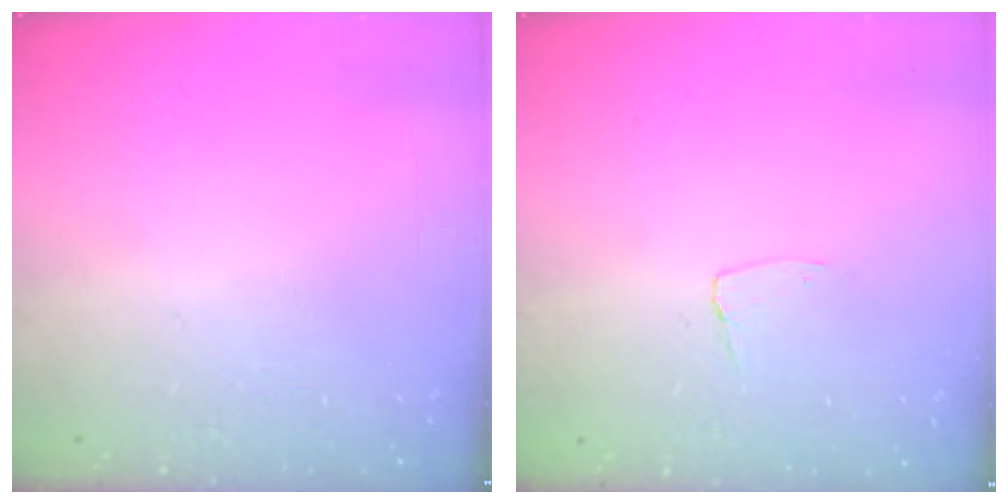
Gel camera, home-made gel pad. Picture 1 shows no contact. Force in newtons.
{"total": 2.9, "press": 2.9, "slide": 0.3}